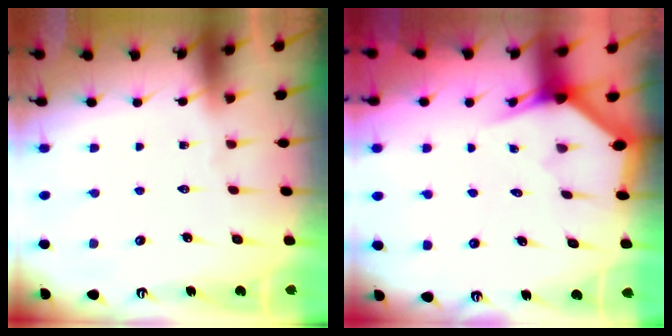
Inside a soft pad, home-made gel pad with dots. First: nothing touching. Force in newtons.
{"total": 2.7, "press": 2.7, "slide": 0.2}